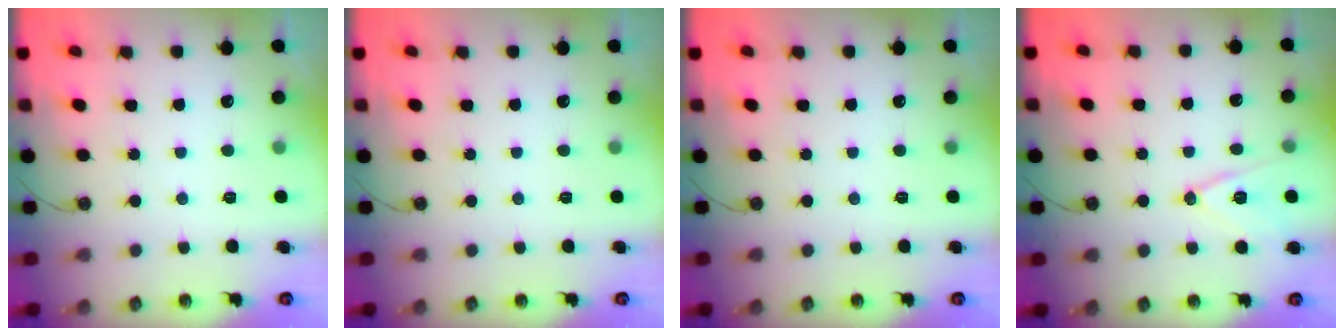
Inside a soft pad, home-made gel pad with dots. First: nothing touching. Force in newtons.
{"total": 0.0}
{"total": 0.0}
{"total": 11.8, "press": 11.4, "slide": 3.2}